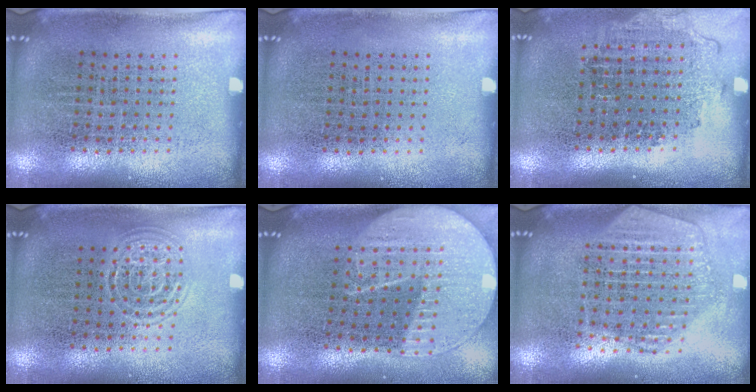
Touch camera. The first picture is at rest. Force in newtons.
{"total": 0.0}
{"total": 1.2, "press": 1.1, "slide": 0.5}
{"total": 1.2, "press": 1.1, "slide": 0.2}
{"total": 2.2, "press": 2.0, "slide": 1.1}
{"total": 2.2, "press": 2.0, "slide": 1.0}